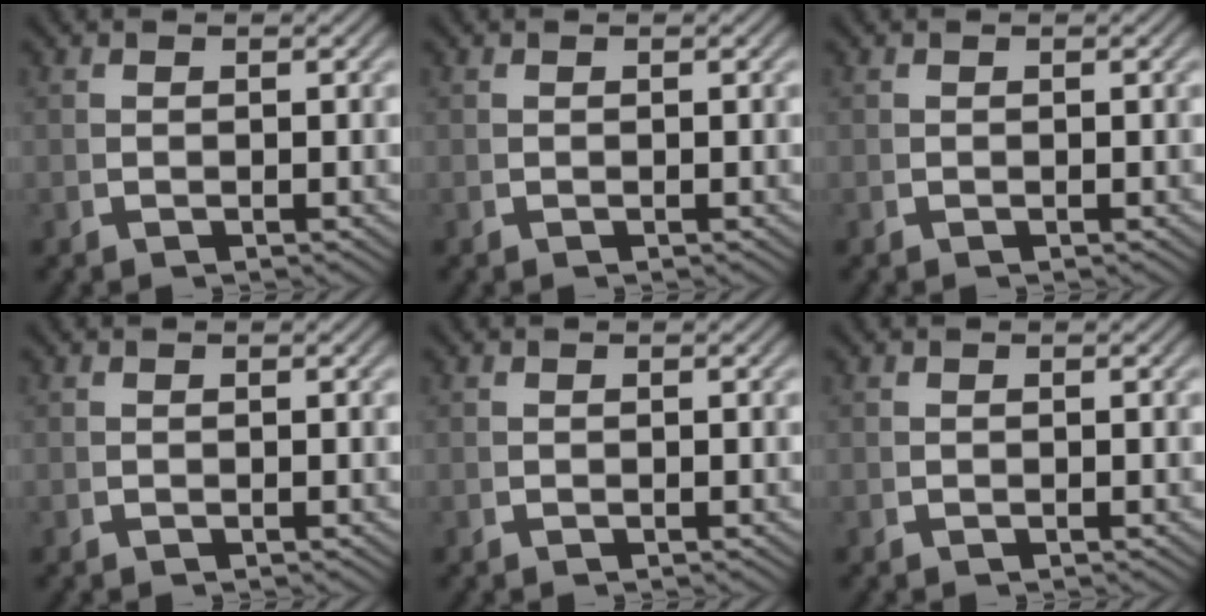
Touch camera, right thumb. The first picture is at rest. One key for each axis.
{"total": 0.0}
{"total": 0.0}
{"total": 0.0}
{"total": 0.0}
{"total": 0.0}